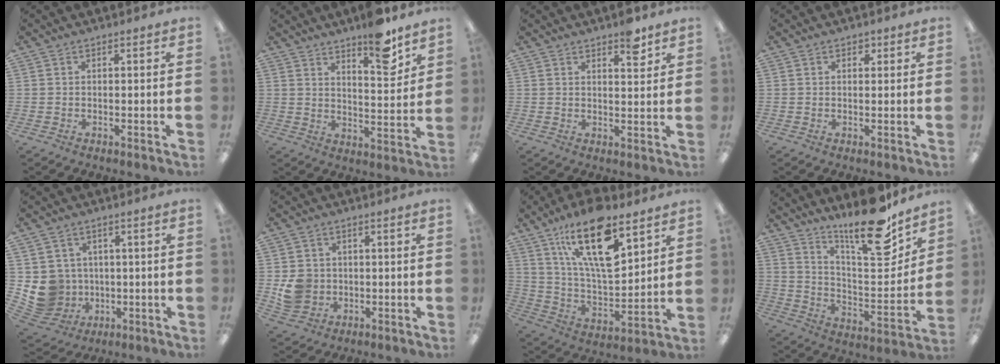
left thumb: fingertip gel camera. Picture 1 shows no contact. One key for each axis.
{"total": 11.3, "fx": 8.6, "fy": 3.1, "fz": 6.6, "tx": -0.071, "ty": -0.064, "tz": 0.142}
{"total": 5.5, "fx": 3.9, "fy": 2.0, "fz": 3.3, "tx": -0.026, "ty": -0.026, "tz": 0.060}
{"total": 1.4, "fx": 0.9, "fy": 0.9, "fz": 0.7, "tx": -0.007, "ty": -0.002, "tz": 0.014}
{"total": 8.6, "fx": -0.1, "fy": 8.5, "fz": 1.5, "tx": -0.065, "ty": -0.005, "tz": 0.010}
{"total": 6.3, "fx": -0.3, "fy": 5.9, "fz": 2.0, "tx": -0.036, "ty": 0.011, "tz": -0.001}
{"total": 22.4, "fx": 13.1, "fy": 8.6, "fz": 16.0, "tx": -0.281, "ty": -0.071, "tz": 0.215}
{"total": 19.8, "fx": 15.5, "fy": 4.6, "fz": 11.4, "tx": -0.178, "ty": -0.115, "tz": 0.255}